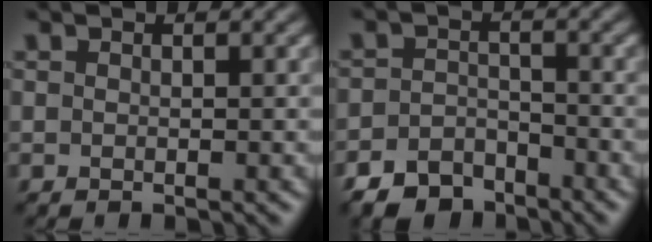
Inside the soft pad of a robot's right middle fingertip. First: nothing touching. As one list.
[{"total": 4.0, "force": [-3.3, 2.0, 0.9], "torque": [-0.014, 0.002, -0.066]}]